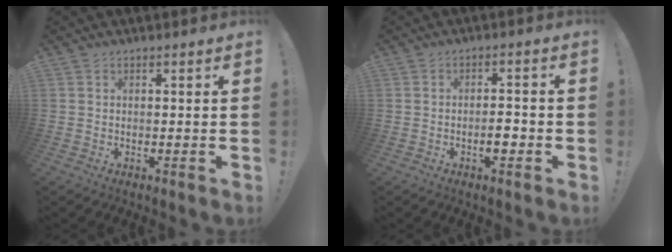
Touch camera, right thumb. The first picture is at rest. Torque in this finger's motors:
{"motor_torque": [0.54, 0.10, 0.15, -0.19, 0.00]}